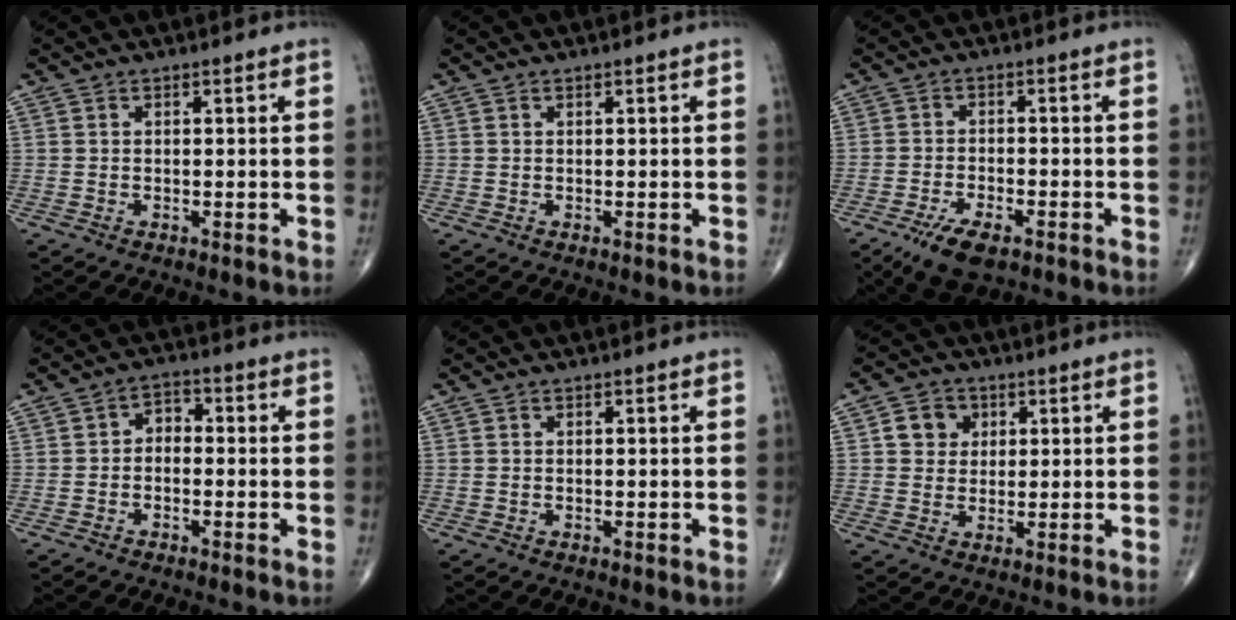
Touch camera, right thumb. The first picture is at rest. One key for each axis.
{"total": 0.0}
{"total": 7.2, "fx": -4.4, "fy": 2.9, "fz": 4.9, "tx": -0.094, "ty": 0.005, "tz": -0.073}
{"total": 3.4, "fx": -0.6, "fy": 2.5, "fz": 2.3, "tx": -0.020, "ty": 0.020, "tz": -0.024}
{"total": 0.0}
{"total": 5.3, "fx": 1.5, "fy": 4.6, "fz": 2.0, "tx": -0.007, "ty": -0.001, "tz": 0.022}